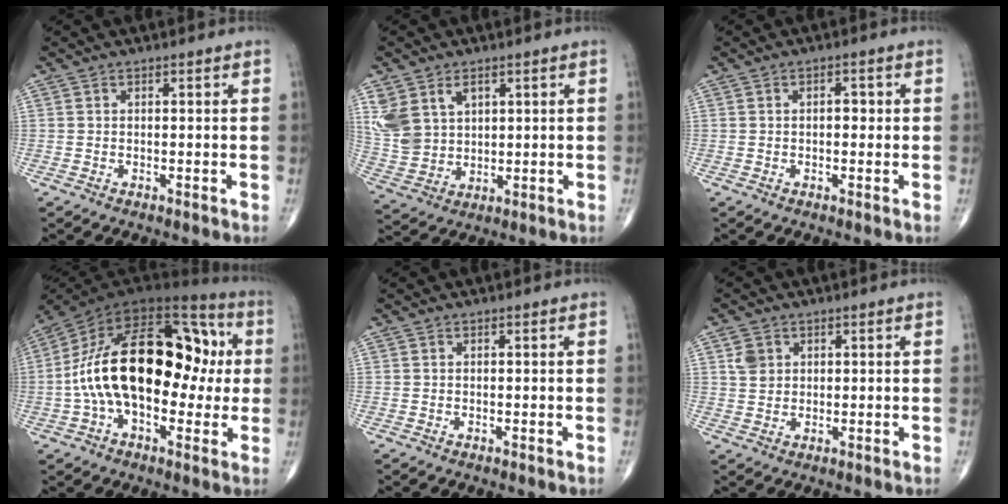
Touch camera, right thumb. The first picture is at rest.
{"total": 9.8, "force": [4.0, 6.8, 5.8], "torque": [-0.106, -0.010, 0.098]}
{"total": 1.8, "force": [0.1, 1.1, 1.4], "torque": [-0.013, 0.003, -0.004]}
{"total": 26.9, "force": [0.8, 15.3, 22.1], "torque": [-0.369, 0.057, 0.005]}
{"total": 0.0}
{"total": 3.4, "force": [1.3, 2.7, 1.5], "torque": [-0.017, -0.003, 0.028]}